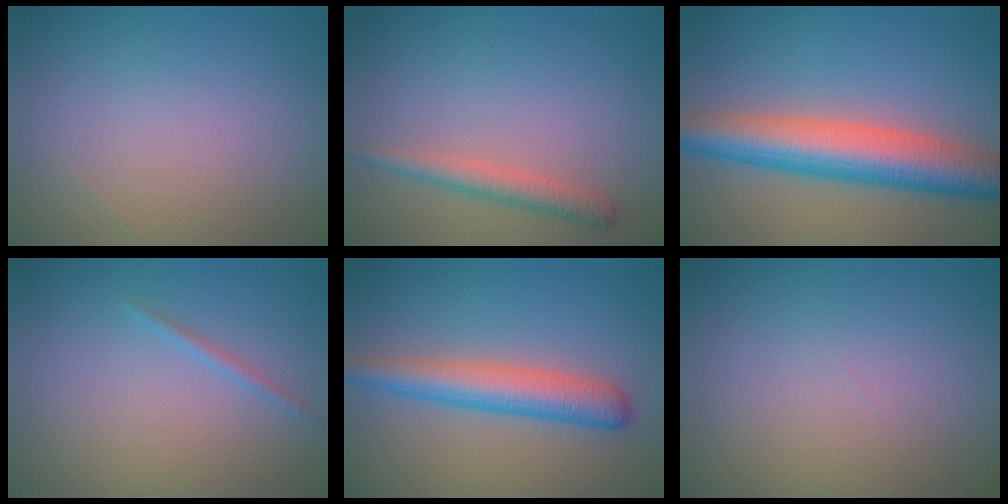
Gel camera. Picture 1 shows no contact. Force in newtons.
{"total": 2.1, "press": 2.1, "slide": 0.1}
{"total": 8.1, "press": 8.1, "slide": 0.4}
{"total": 0.8, "press": 0.8, "slide": 0.0}
{"total": 4.7, "press": 4.7, "slide": 0.1}
{"total": 0.0}